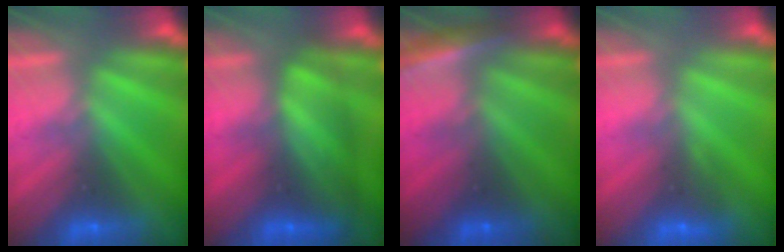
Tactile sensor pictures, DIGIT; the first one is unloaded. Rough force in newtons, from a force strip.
{"total": 6.7}
{"total": 2.9}
{"total": 2.9}